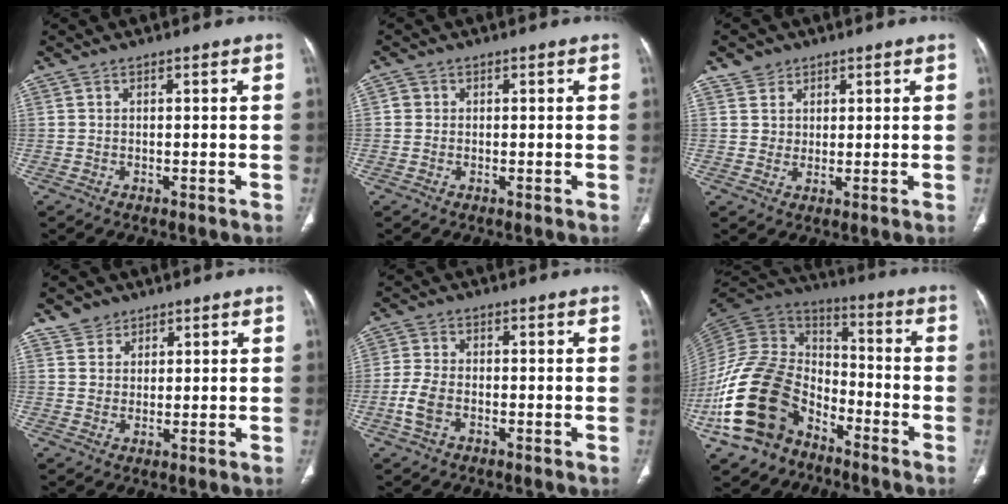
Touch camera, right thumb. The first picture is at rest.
{"total": 1.4, "force": [0.1, 1.4, 0.2], "torque": [0.007, 0.007, 0.001]}
{"total": 4.0, "force": [2.3, 3.2, 0.3], "torque": [0.016, -0.012, 0.040]}
{"total": 4.0, "force": [2.6, 3.0, 0.3], "torque": [0.018, -0.013, 0.044]}
{"total": 5.1, "force": [-1.7, 3.2, 3.5], "torque": [-0.084, 0.011, -0.035]}
{"total": 22.3, "force": [-11.3, 14.6, 12.5], "torque": [-0.238, 0.073, -0.213]}